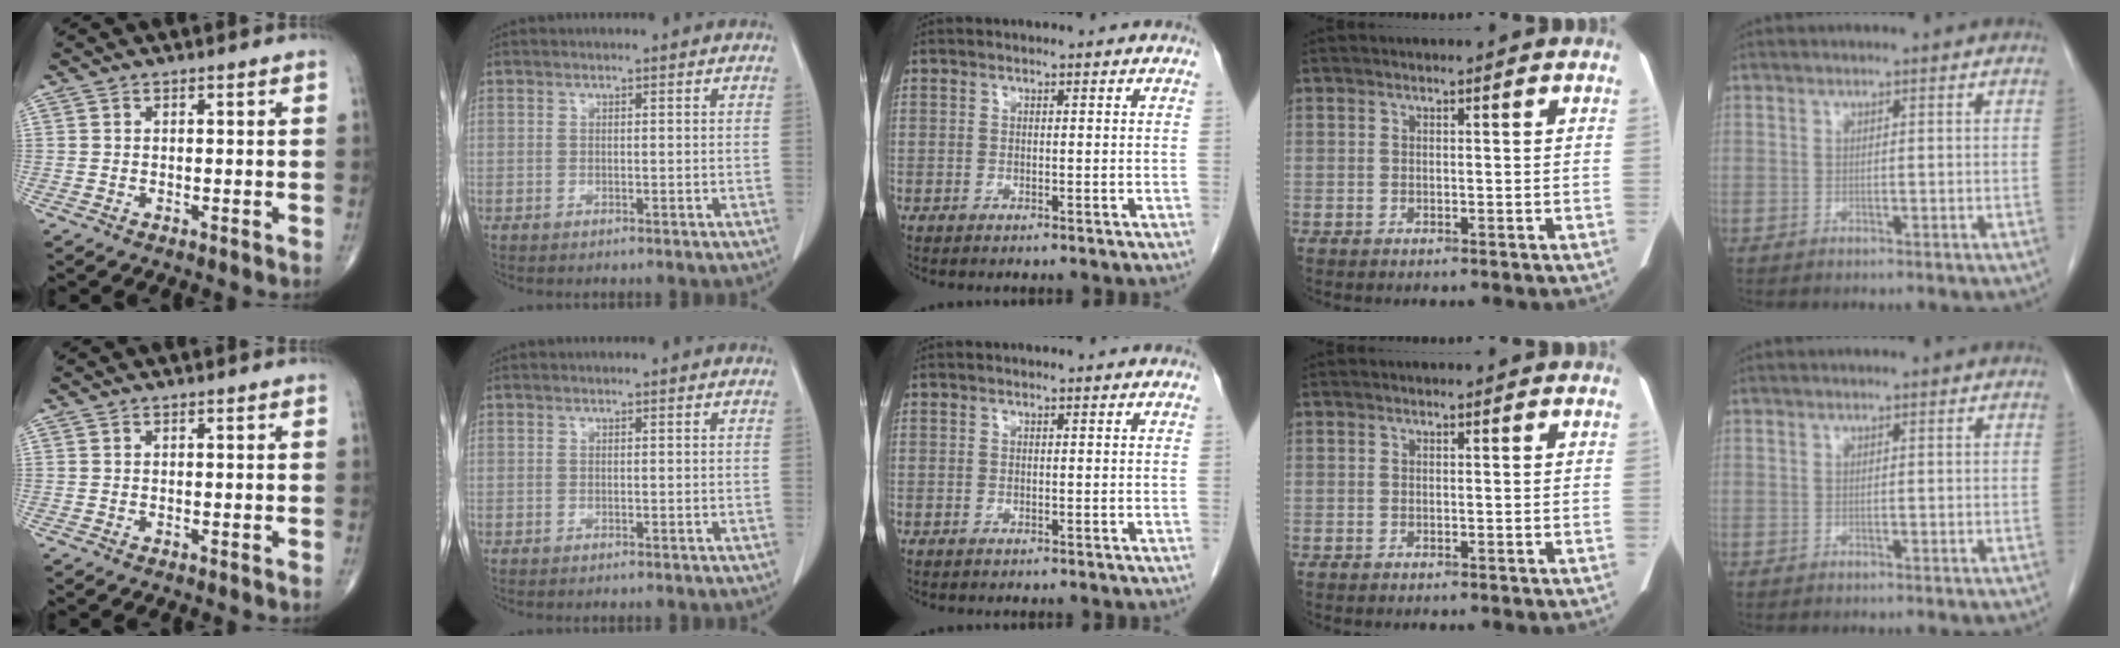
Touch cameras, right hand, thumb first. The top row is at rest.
{}